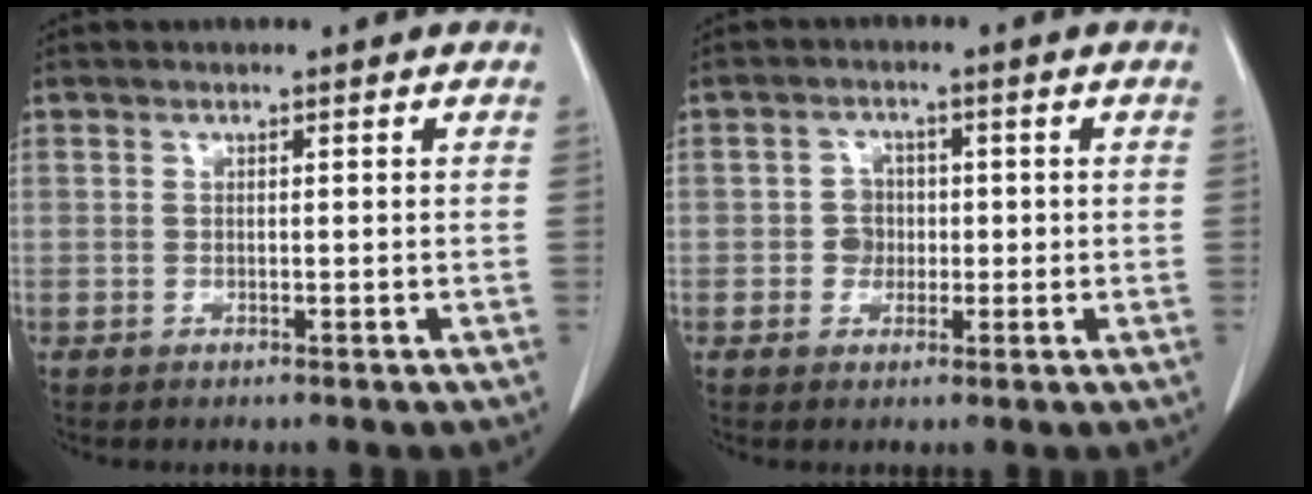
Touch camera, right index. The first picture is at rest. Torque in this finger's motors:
{"motor_torque": [0.32, -0.25, 0.03, 0.01]}